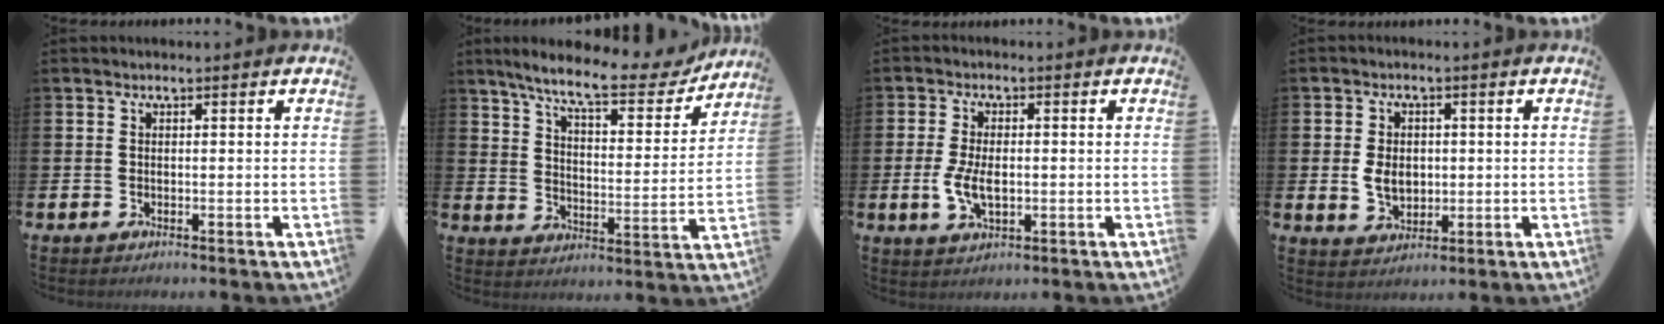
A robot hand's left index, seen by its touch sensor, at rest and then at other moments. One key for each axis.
{"total": 9.3, "fx": 7.9, "fy": 1.9, "fz": 4.6, "tx": -0.106, "ty": -0.046, "tz": 0.129}
{"total": 4.9, "fx": -0.4, "fy": 2.6, "fz": 4.1, "tx": -0.069, "ty": -0.001, "tz": -0.011}
{"total": 4.3, "fx": 0.1, "fy": 3.2, "fz": 2.8, "tx": -0.045, "ty": 0.006, "tz": -0.003}